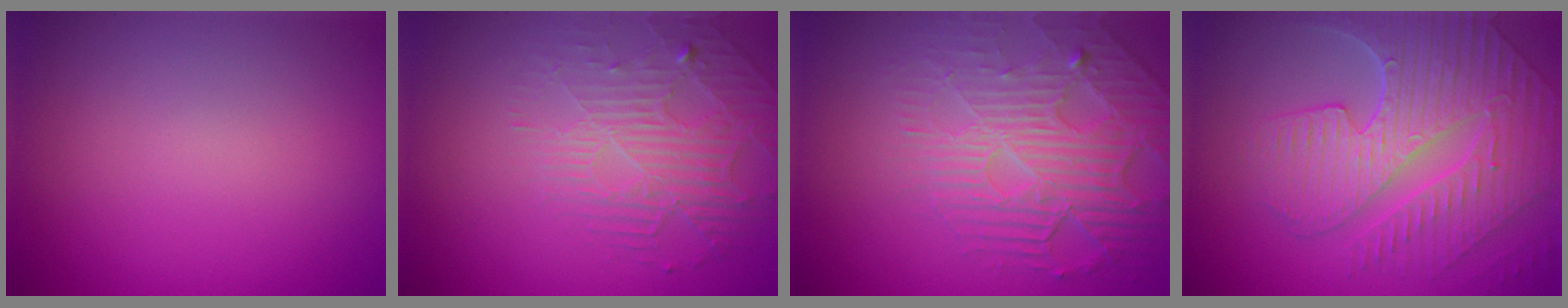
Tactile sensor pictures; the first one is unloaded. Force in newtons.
{"total": 2.6, "press": 2.0, "slide": 1.7}
{"total": 4.8, "press": 4.3, "slide": 2.1}
{"total": 9.3, "press": 6.3, "slide": 6.8}